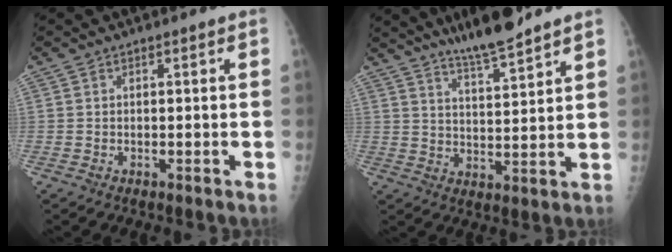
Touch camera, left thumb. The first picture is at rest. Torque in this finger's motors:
{"motor_torque": [0.37, 0.36, 0.25, -0.22, -0.02]}